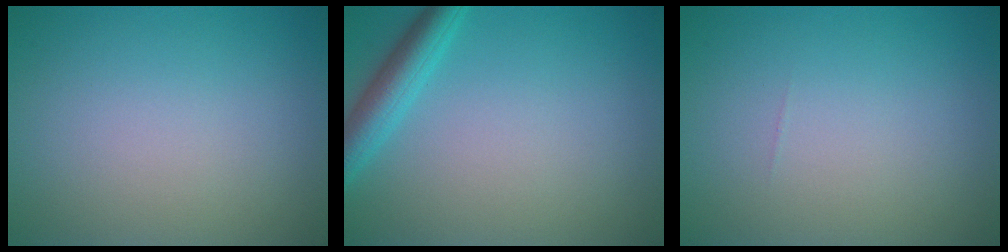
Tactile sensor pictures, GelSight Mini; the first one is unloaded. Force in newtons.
{"total": 3.3, "press": 3.3, "slide": 0.2}
{"total": 0.0}